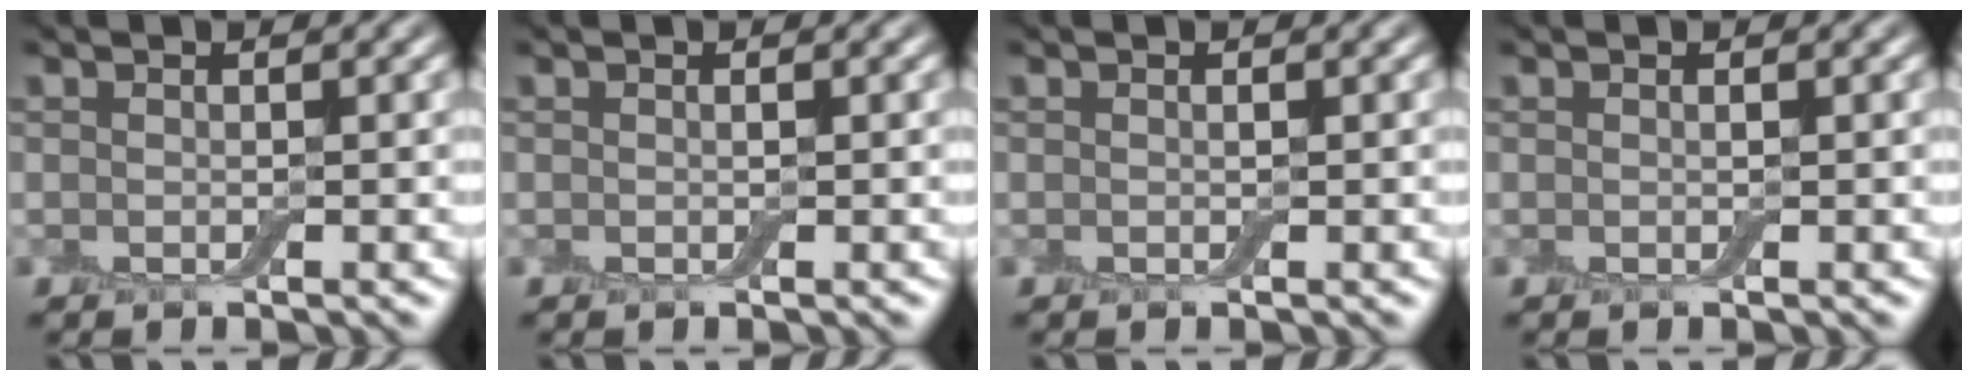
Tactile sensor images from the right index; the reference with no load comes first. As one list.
[{"total": 0.0}, {"total": 0.0}, {"total": 0.0}]